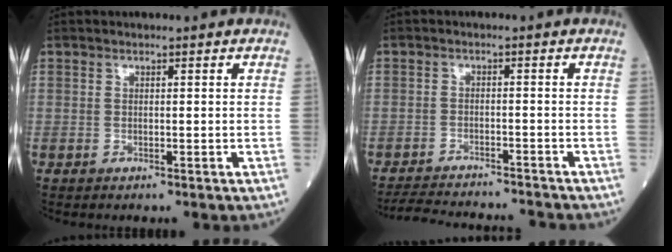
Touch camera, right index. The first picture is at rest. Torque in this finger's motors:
{"motor_torque": [-1.68, -0.46, -1.05, -0.21]}